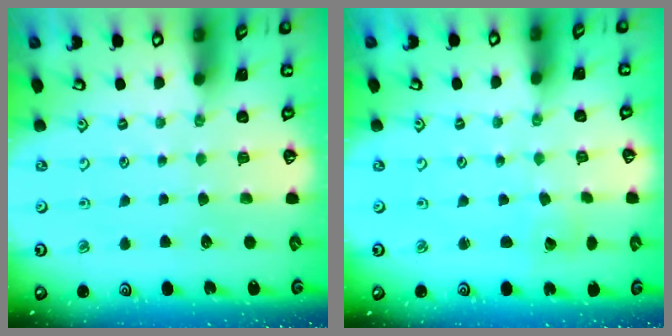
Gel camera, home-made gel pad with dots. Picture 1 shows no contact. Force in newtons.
{"total": 1.6, "press": 1.6, "slide": 0.2}